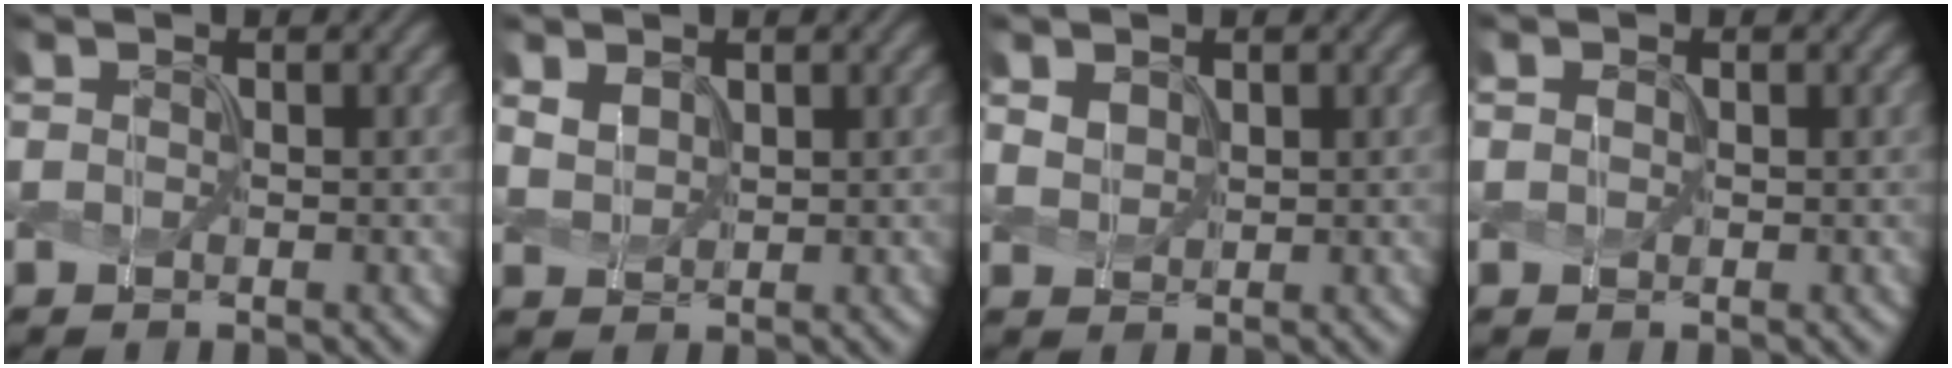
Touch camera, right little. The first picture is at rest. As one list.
[{"total": 1.4, "force": [0.7, 1.0, 0.7], "torque": [-0.026, 0.004, 0.021]}, {"total": 1.4, "force": [0.7, 1.0, 0.7], "torque": [-0.024, 0.004, 0.019]}, {"total": 0.0}]